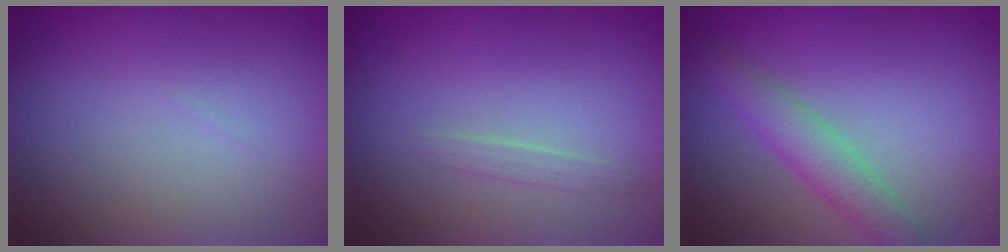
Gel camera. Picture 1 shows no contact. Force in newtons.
{"total": 0.7, "press": 0.7, "slide": 0.1}
{"total": 3.0, "press": 3.0, "slide": 0.1}